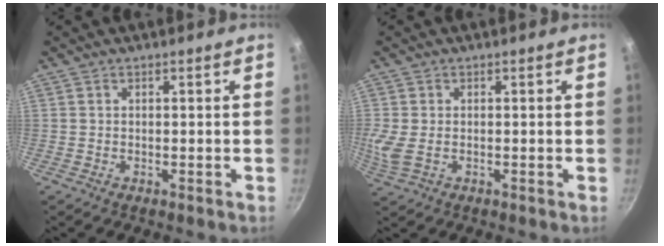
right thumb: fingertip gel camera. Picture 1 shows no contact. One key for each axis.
{"total": 4.2, "fx": -0.3, "fy": 2.5, "fz": 3.4, "tx": -0.076, "ty": -0.006, "tz": -0.005}